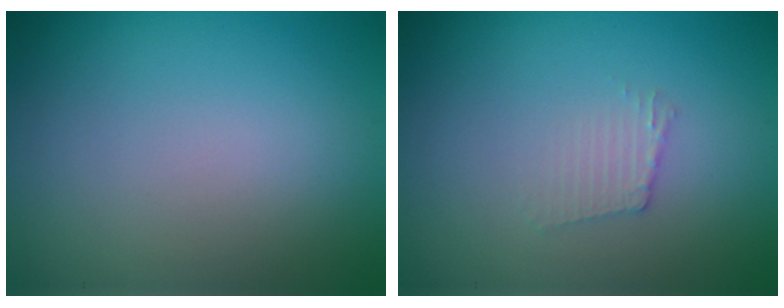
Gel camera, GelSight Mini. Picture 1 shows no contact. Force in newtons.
{"total": 1.2, "press": 1.2, "slide": 0.2}